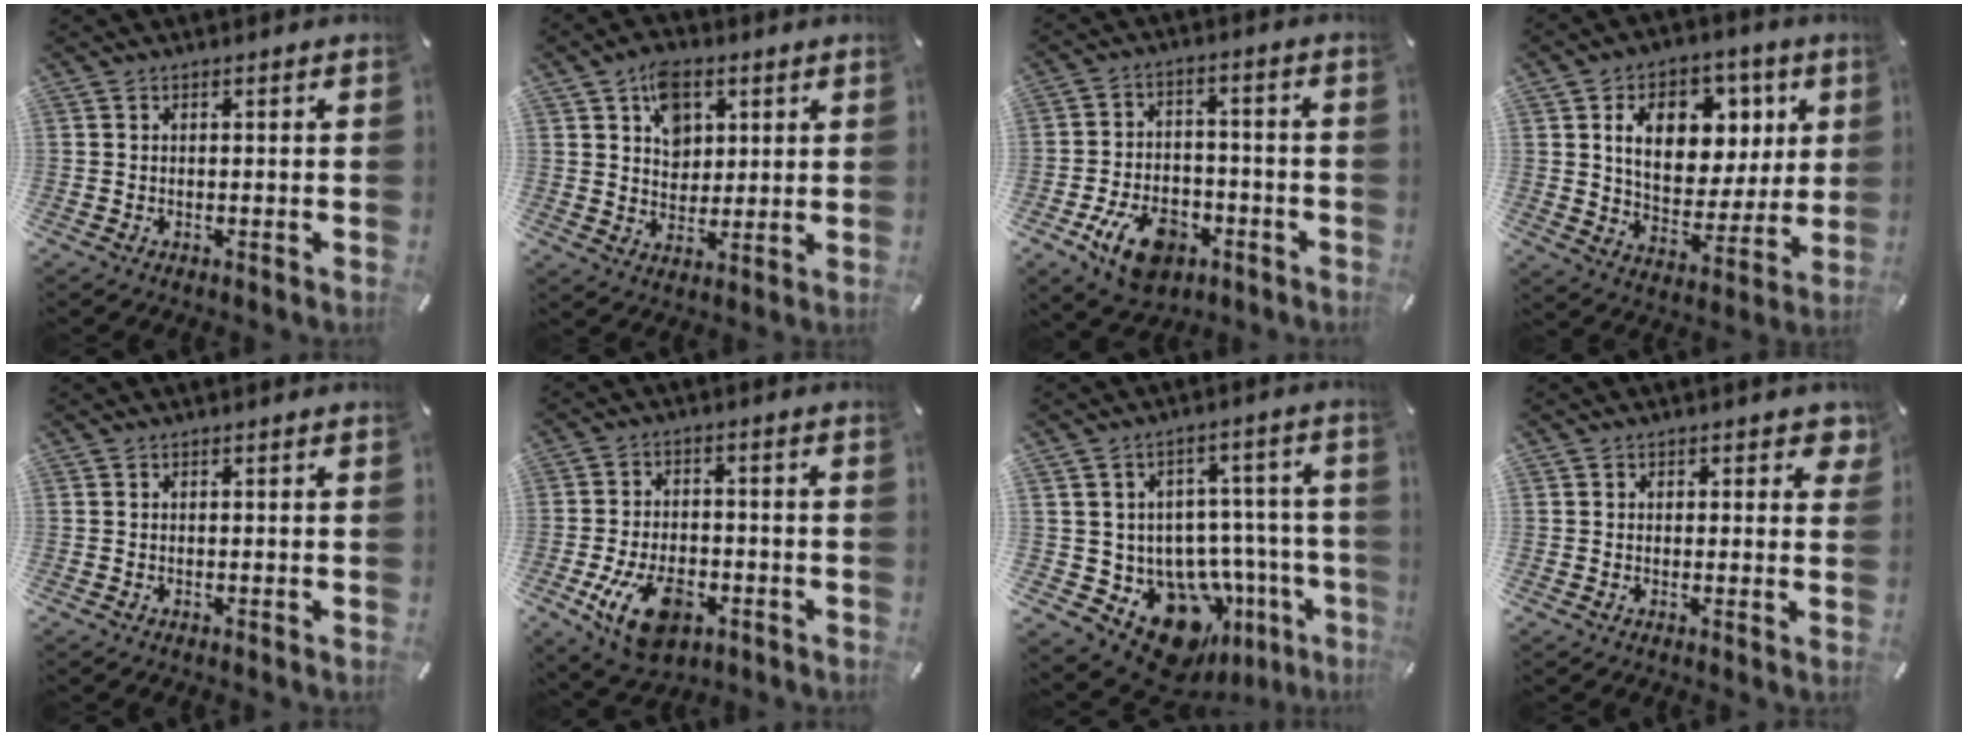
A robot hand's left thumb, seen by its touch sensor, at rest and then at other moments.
{"total": 8.6, "force": [3.9, 6.6, 3.8], "torque": [-0.047, -0.009, 0.067]}
{"total": 11.8, "force": [-5.7, 7.6, 7.0], "torque": [-0.128, 0.034, -0.099]}
{"total": 15.2, "force": [5.7, 11.3, 8.5], "torque": [-0.131, -0.016, 0.105]}
{"total": 0.0}
{"total": 12.3, "force": [-4.9, 7.4, 8.5], "torque": [-0.152, 0.009, -0.086]}
{"total": 16.0, "force": [-8.0, 11.3, 8.1], "torque": [-0.105, 0.031, -0.106]}
{"total": 2.5, "force": [1.1, 1.8, 1.4], "torque": [0.003, -0.004, 0.010]}